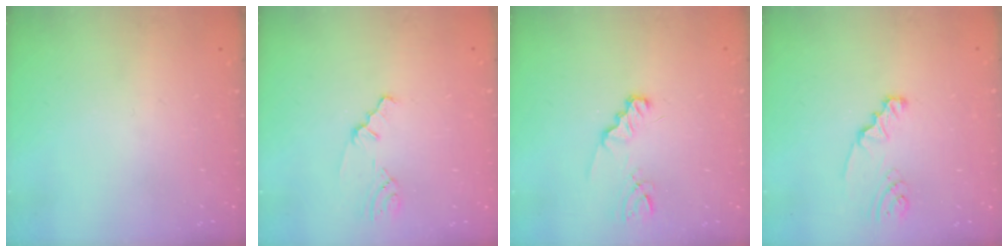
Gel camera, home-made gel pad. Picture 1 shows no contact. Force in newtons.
{"total": 0.8, "press": 0.8, "slide": 0.1}
{"total": 2.1, "press": 2.1, "slide": 0.3}
{"total": 2.1, "press": 2.1, "slide": 0.1}